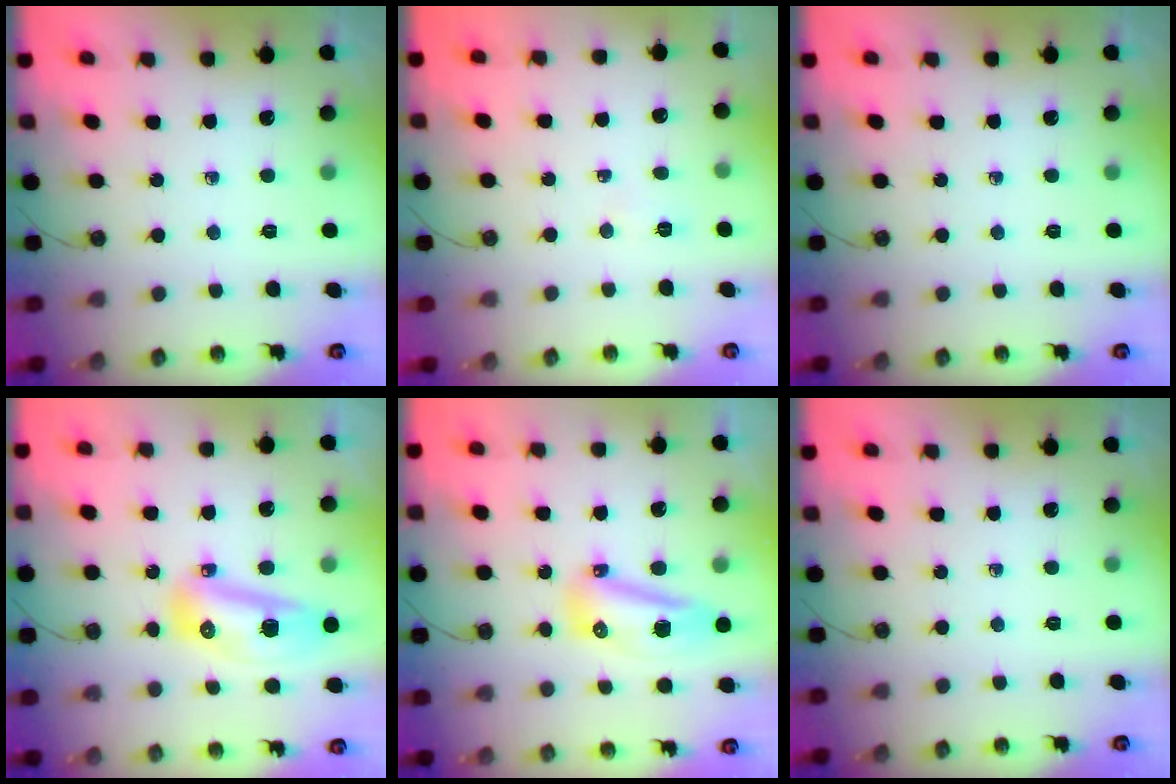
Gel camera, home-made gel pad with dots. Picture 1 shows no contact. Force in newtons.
{"total": 2.8, "press": 2.6, "slide": 0.9}
{"total": 0.0}
{"total": 12.6, "press": 12.5, "slide": 1.6}
{"total": 11.2, "press": 10.9, "slide": 2.6}
{"total": 0.0}